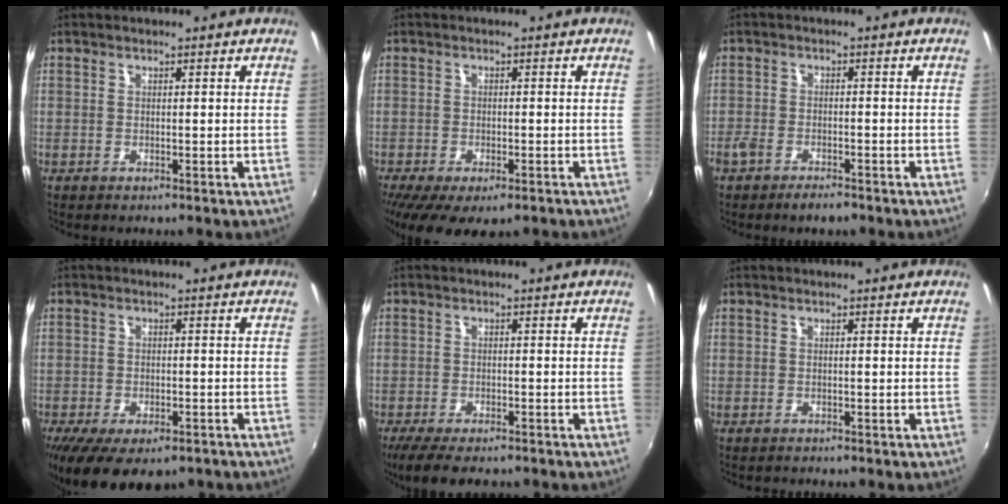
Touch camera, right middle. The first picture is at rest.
{"total": 10.4, "force": [-6.9, 3.9, 6.8], "torque": [-0.147, -0.045, -0.103]}
{"total": 4.5, "force": [-3.5, 1.5, 2.4], "torque": [-0.062, -0.011, -0.068]}
{"total": 11.7, "force": [-7.7, 5.1, 7.2], "torque": [-0.151, -0.038, -0.112]}
{"total": 8.3, "force": [-6.6, 1.9, 4.6], "torque": [-0.105, -0.033, -0.112]}
{"total": 0.5, "force": [-0.5, 0.1, -0.1], "torque": [0.000, 0.000, -0.009]}